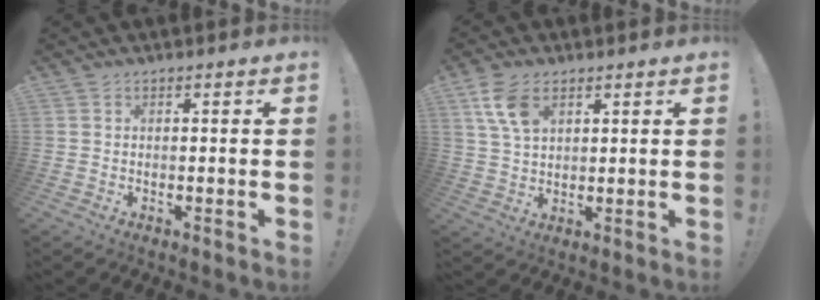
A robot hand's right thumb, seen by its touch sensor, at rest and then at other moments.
{"total": 8.5, "force": [4.3, 4.8, 5.6], "torque": [-0.108, -0.011, 0.084]}